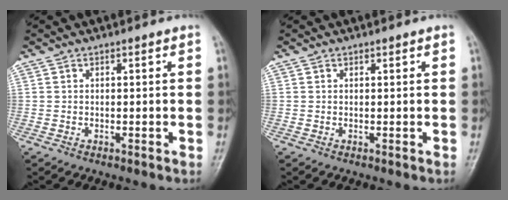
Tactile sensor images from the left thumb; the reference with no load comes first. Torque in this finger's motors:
{"motor_torque": [0.08, -0.15, -0.13, 0.17, -0.05]}